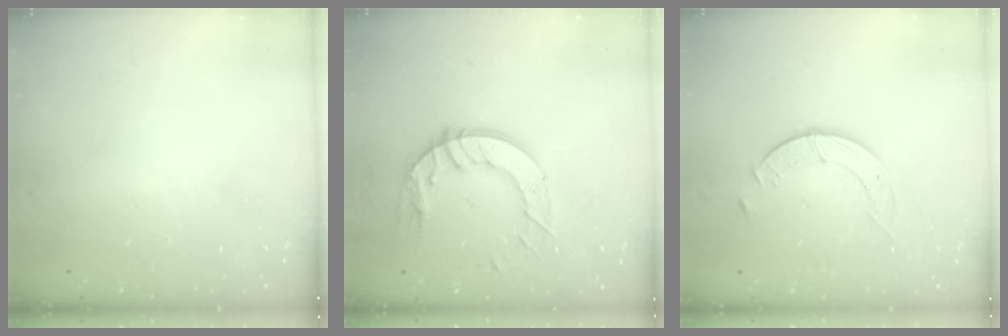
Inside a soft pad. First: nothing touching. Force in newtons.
{"total": 11.6, "press": 11.6, "slide": 1.2}
{"total": 3.9, "press": 3.9, "slide": 0.4}